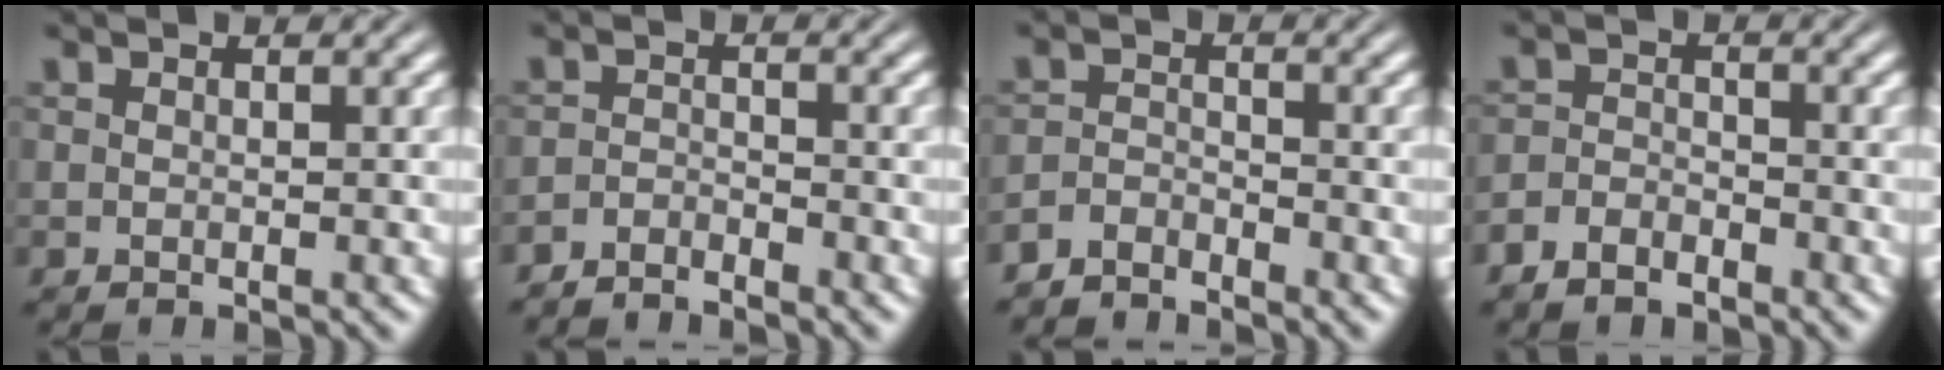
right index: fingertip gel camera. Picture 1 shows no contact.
{"total": 2.6, "force": [-2.6, -0.5, -0.2], "torque": [0.015, -0.010, -0.045]}
{"total": 2.7, "force": [-2.7, 0.0, 0.0], "torque": [0.015, -0.011, -0.046]}
{"total": 2.3, "force": [-2.3, 0.3, 0.3], "torque": [0.007, -0.007, -0.039]}